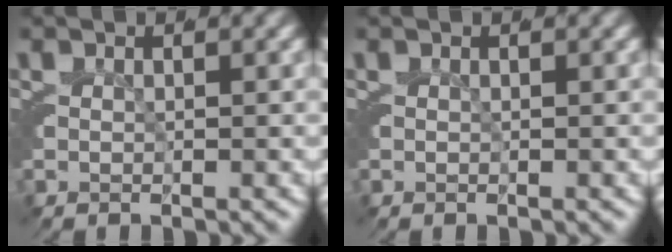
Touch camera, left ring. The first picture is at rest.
{"total": 0.0}